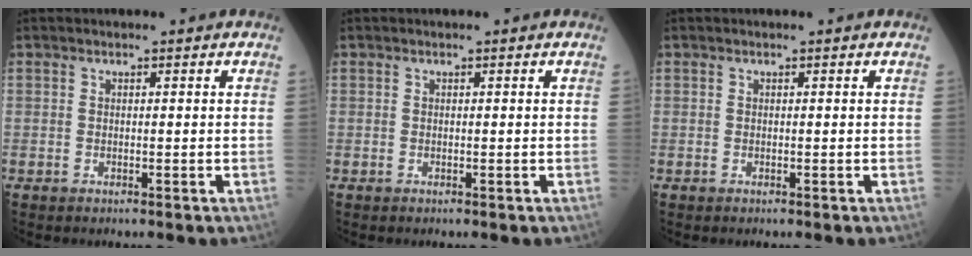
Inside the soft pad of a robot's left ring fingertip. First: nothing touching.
{"total": 0.0}
{"total": 0.0}